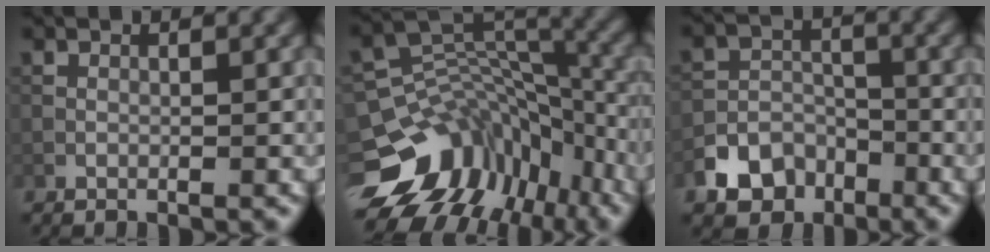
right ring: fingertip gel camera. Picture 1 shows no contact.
{"total": 12.1, "force": [-6.5, 8.4, 5.9], "torque": [-0.115, 0.027, -0.098]}
{"total": 5.8, "force": [-3.7, 4.1, 1.5], "torque": [-0.010, -0.004, -0.066]}